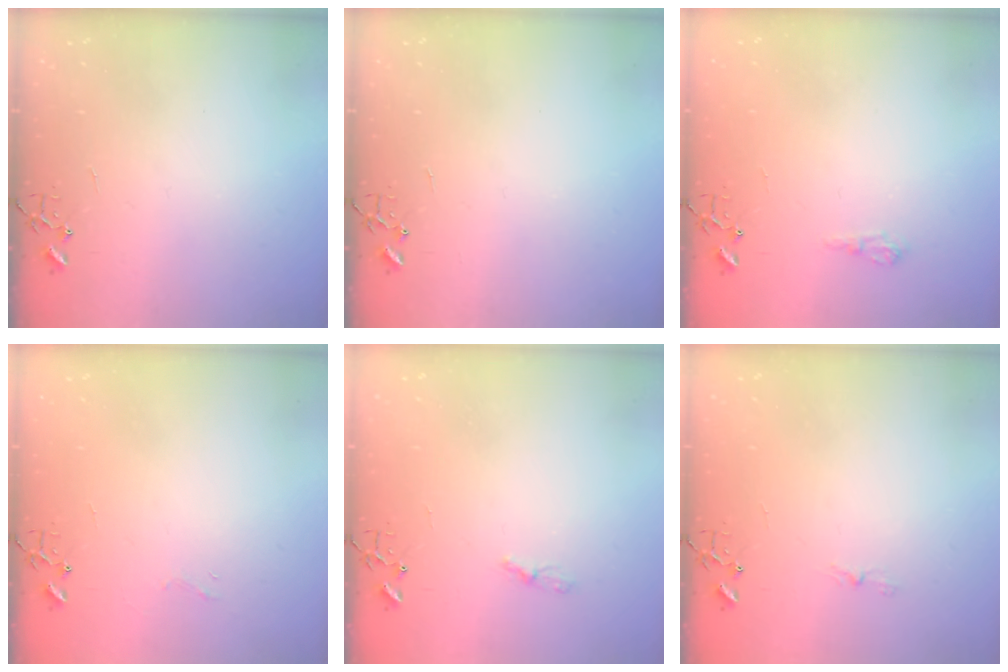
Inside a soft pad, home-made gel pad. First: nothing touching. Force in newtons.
{"total": 0.0}
{"total": 6.1, "press": 6.1, "slide": 0.7}
{"total": 3.3, "press": 3.3, "slide": 0.3}
{"total": 4.4, "press": 4.4, "slide": 0.6}
{"total": 3.5, "press": 3.5, "slide": 0.3}